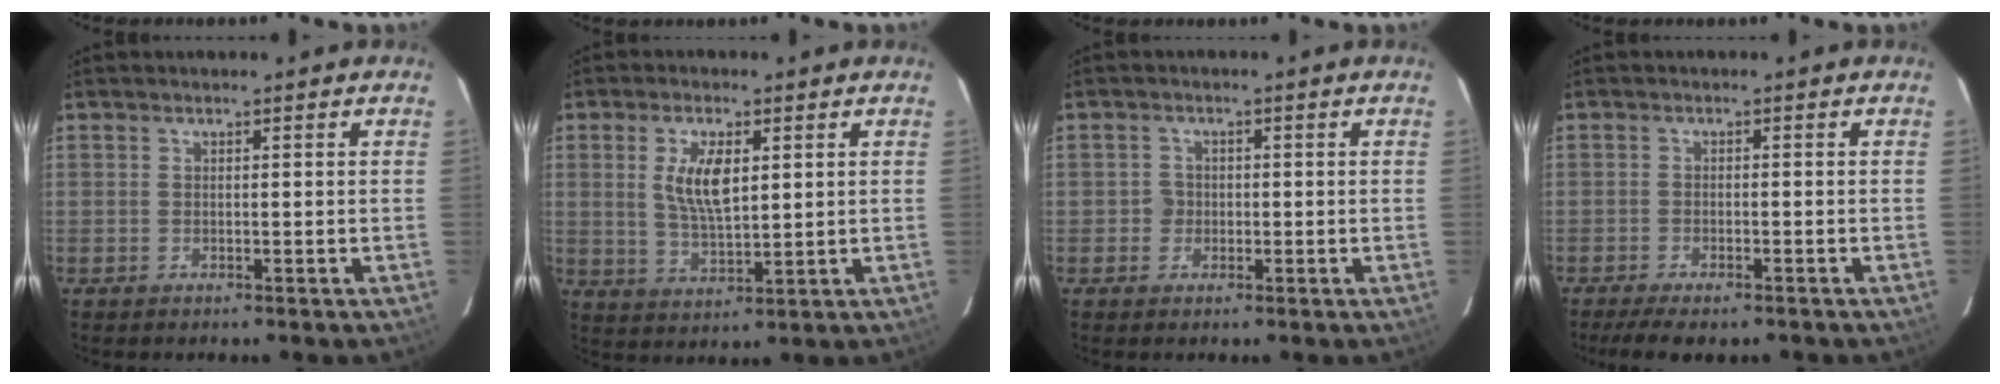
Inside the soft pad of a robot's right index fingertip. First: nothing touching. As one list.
[{"total": 7.8, "force": [2.0, 3.4, 6.7], "torque": [-0.128, 0.000, 0.044]}, {"total": 2.4, "force": [-0.7, 2.3, 0.2], "torque": [-0.001, 0.007, -0.012]}, {"total": 6.9, "force": [-5.4, 1.9, 3.8], "torque": [-0.095, -0.025, -0.087]}]